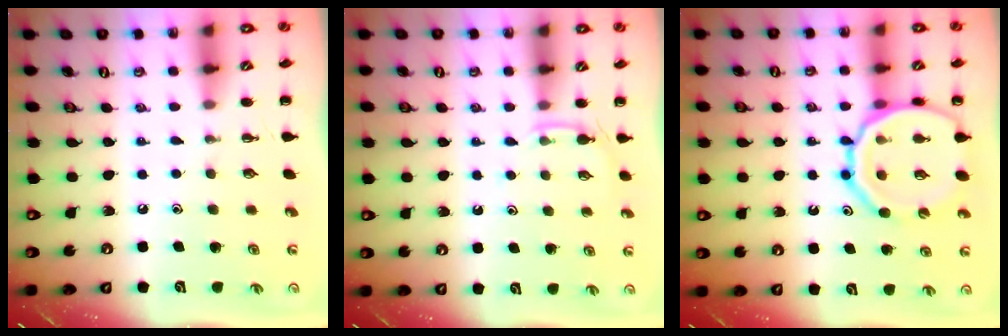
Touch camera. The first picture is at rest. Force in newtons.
{"total": 4.1, "press": 3.9, "slide": 1.2}
{"total": 17.8, "press": 17.6, "slide": 2.5}